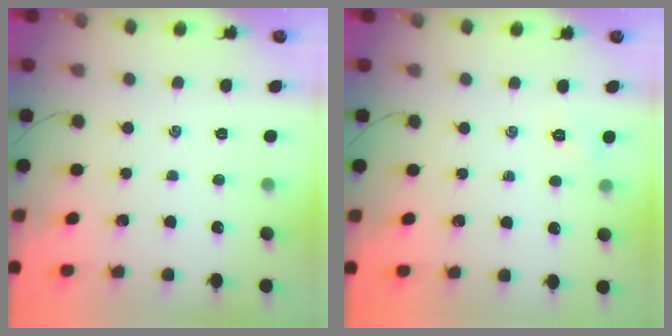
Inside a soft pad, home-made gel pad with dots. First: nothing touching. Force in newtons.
{"total": 4.6, "press": 4.4, "slide": 1.3}